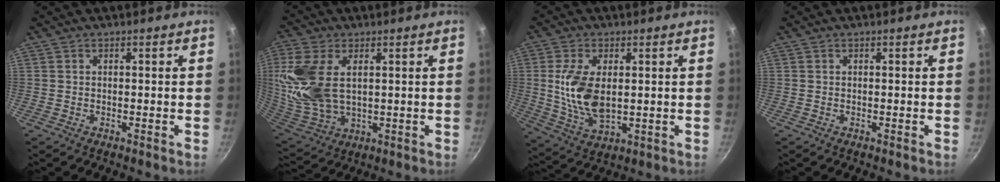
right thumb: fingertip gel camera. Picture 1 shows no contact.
{"total": 16.9, "force": [2.9, 10.0, 13.4], "torque": [-0.305, -0.010, 0.068]}
{"total": 11.7, "force": [1.0, 6.3, 9.8], "torque": [-0.192, -0.014, 0.032]}
{"total": 0.0}